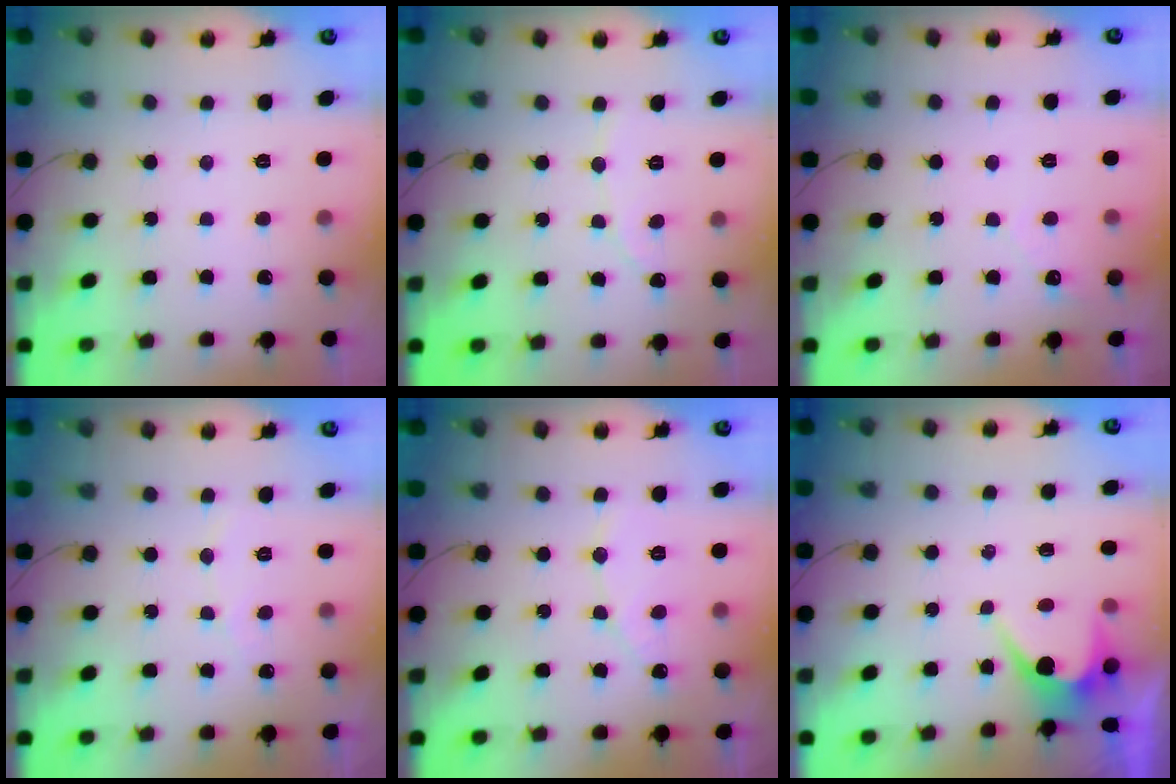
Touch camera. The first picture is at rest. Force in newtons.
{"total": 1.7, "press": 1.7, "slide": 0.1}
{"total": 1.7, "press": 1.7, "slide": 0.1}
{"total": 4.0, "press": 4.0, "slide": 0.3}
{"total": 5.6, "press": 5.6, "slide": 0.5}
{"total": 5.6, "press": 5.6, "slide": 0.4}